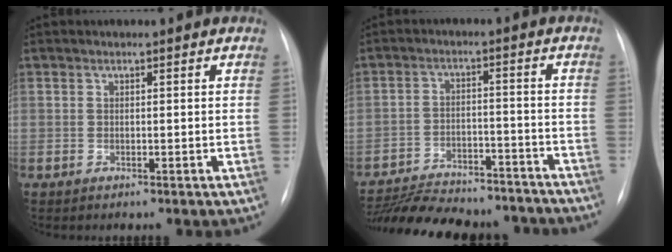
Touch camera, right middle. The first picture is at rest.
{"total": 19.3, "force": [-17.5, 4.8, 6.5], "torque": [-0.139, 0.002, -0.250]}